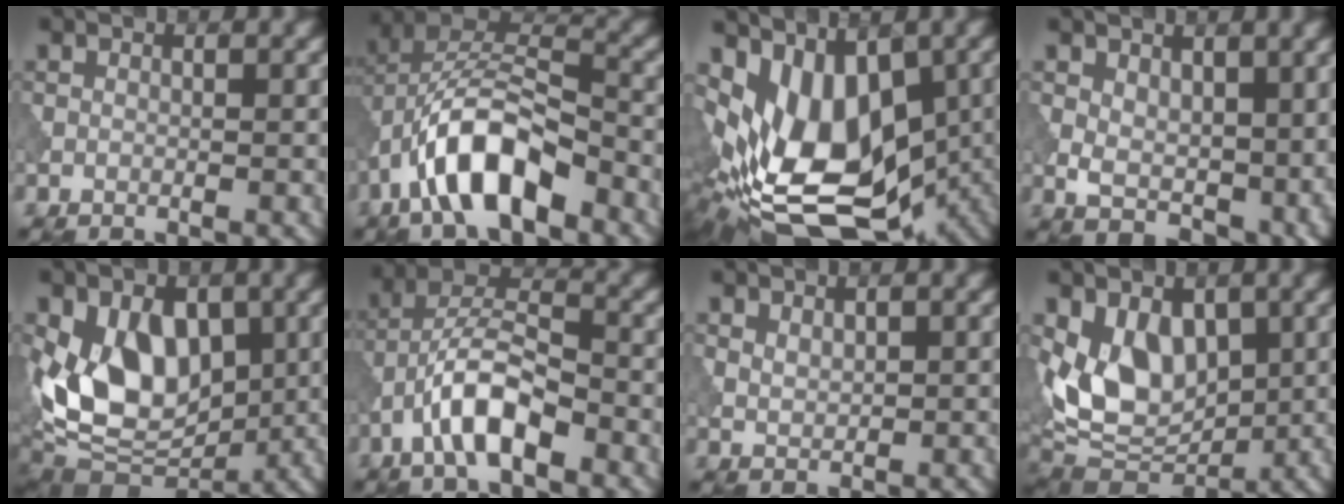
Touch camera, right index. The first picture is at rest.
{"total": 9.3, "force": [-4.5, 4.0, 7.1], "torque": [-0.124, 0.019, -0.087]}
{"total": 15.7, "force": [-1.2, 9.5, 12.5], "torque": [-0.172, -0.025, 0.004]}
{"total": 5.3, "force": [1.7, 3.2, 3.8], "torque": [-0.069, -0.014, 0.035]}
{"total": 9.2, "force": [0.5, 6.2, 6.8], "torque": [-0.115, -0.013, 0.006]}
{"total": 6.2, "force": [-3.1, 2.2, 4.9], "torque": [-0.086, 0.016, -0.063]}
{"total": 1.4, "force": [0.9, 0.8, 0.8], "torque": [-0.016, -0.002, 0.021]}
{"total": 7.6, "force": [1.1, 5.3, 5.3], "torque": [-0.089, -0.019, 0.021]}